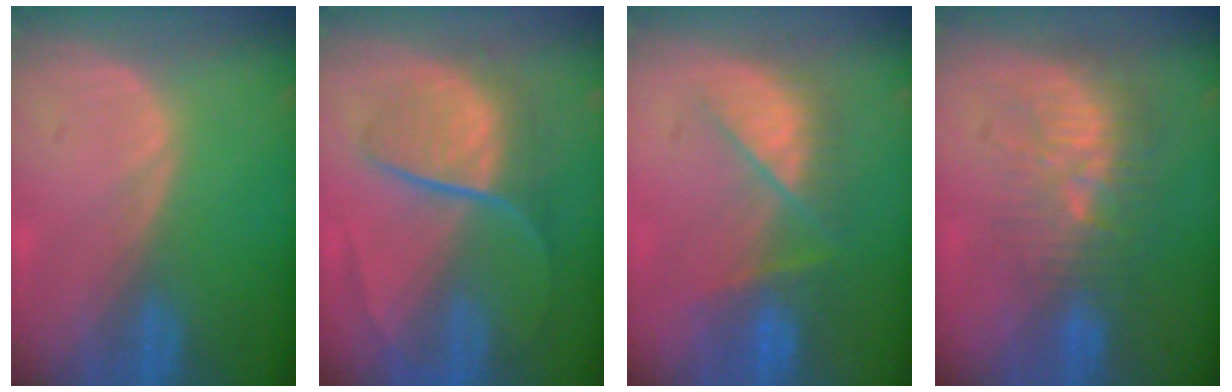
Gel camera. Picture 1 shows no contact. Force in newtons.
{"total": 9.2, "press": 7.6, "slide": 5.2}
{"total": 7.5, "press": 7.3, "slide": 2.0}
{"total": 9.6, "press": 8.6, "slide": 4.2}